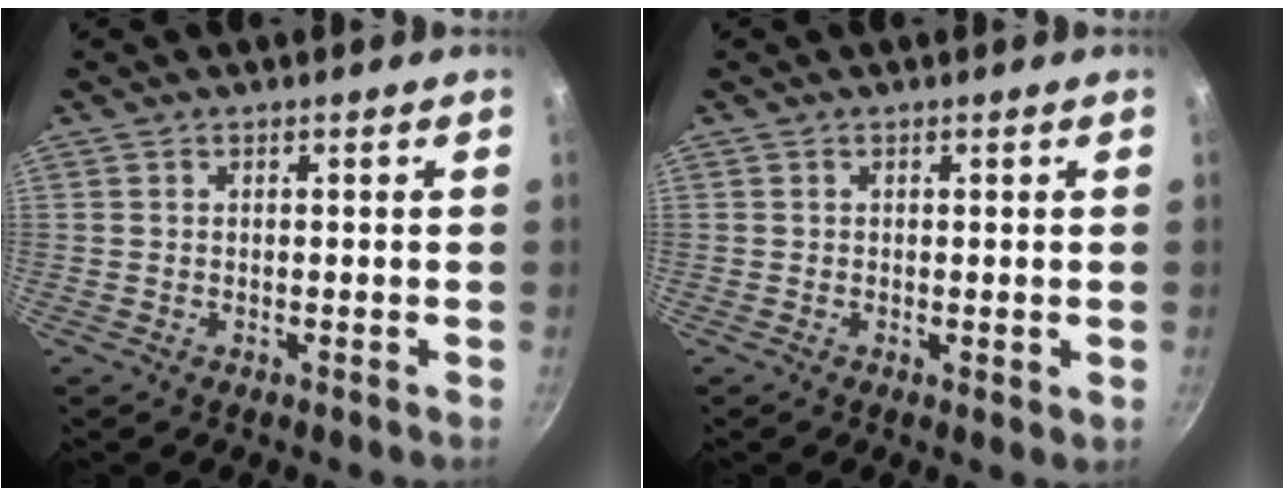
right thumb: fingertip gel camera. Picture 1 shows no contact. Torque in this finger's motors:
{"motor_torque": [-0.26, 0.23, -0.34, 0.10, 0.00]}